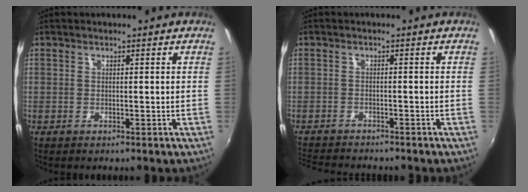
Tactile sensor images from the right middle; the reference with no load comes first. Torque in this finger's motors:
{"motor_torque": [1.02, -1.12, 0.11, 0.04]}